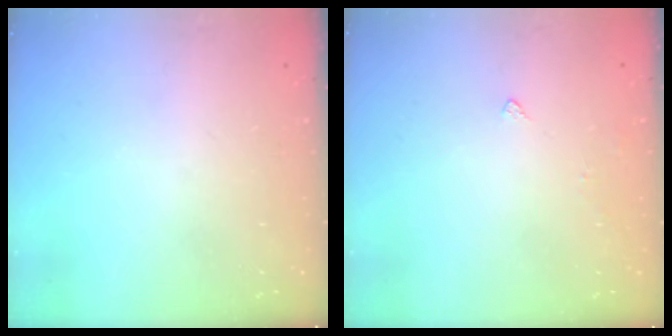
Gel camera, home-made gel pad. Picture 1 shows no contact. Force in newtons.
{"total": 2.9, "press": 2.8, "slide": 0.8}